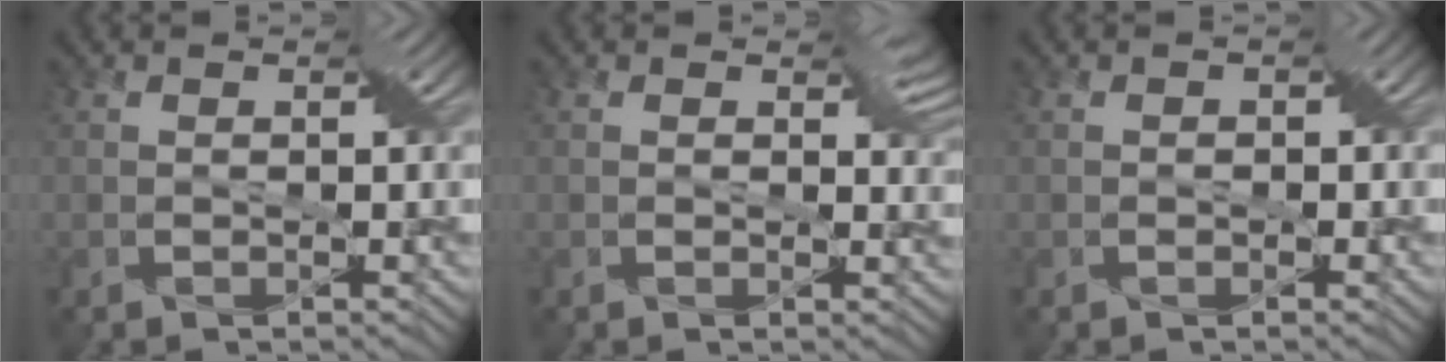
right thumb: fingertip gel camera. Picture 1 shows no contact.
{"total": 1.1, "force": [1.0, 0.4, 0.3], "torque": [-0.007, 0.004, 0.010]}
{"total": 1.1, "force": [-0.3, 1.0, 0.4], "torque": [-0.001, 0.003, -0.008]}